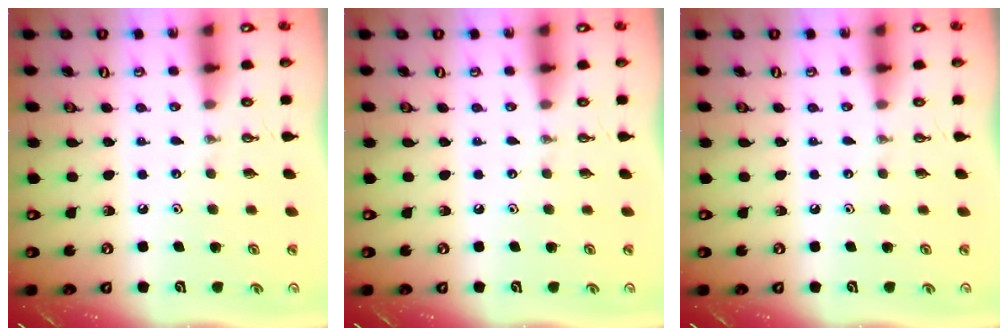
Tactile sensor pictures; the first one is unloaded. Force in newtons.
{"total": 0.0}
{"total": 0.0}